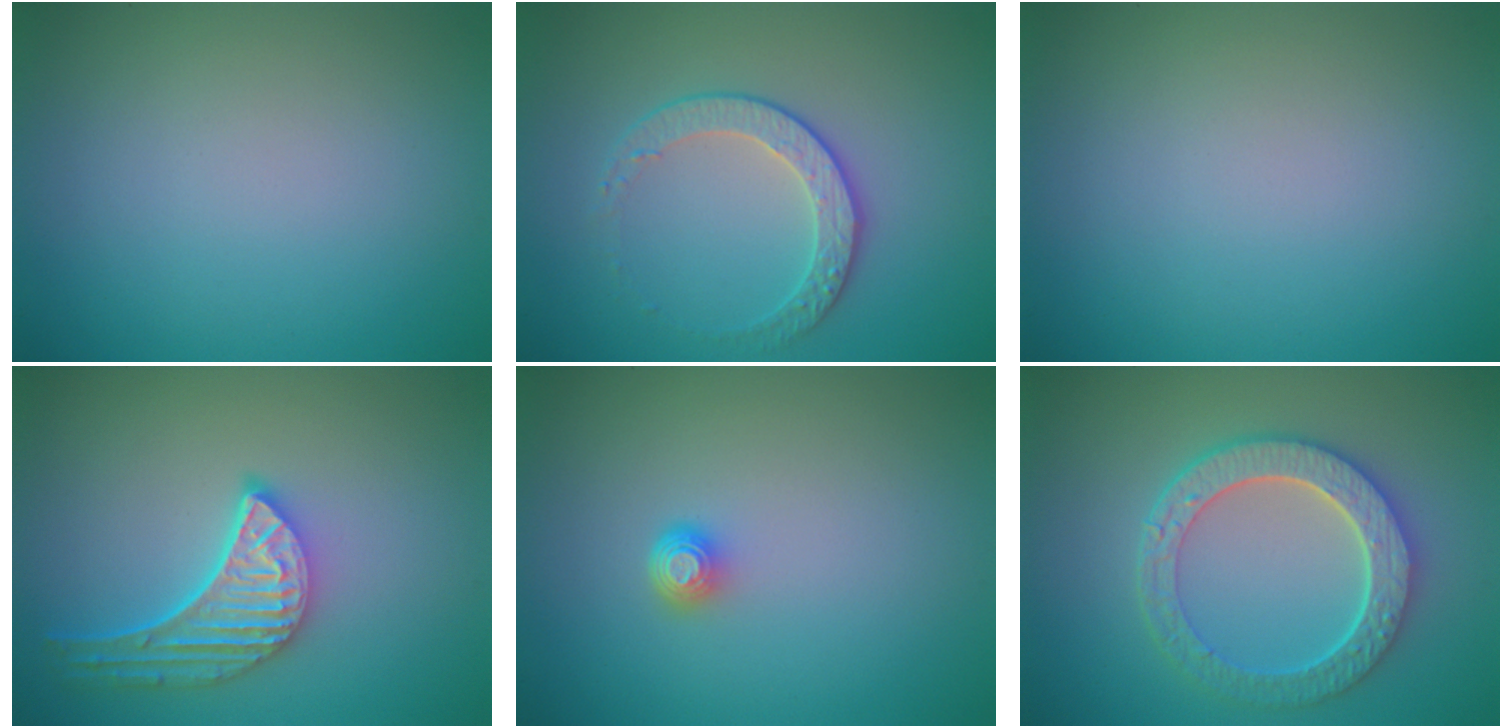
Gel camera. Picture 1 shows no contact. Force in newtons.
{"total": 2.4, "press": 1.9, "slide": 1.5}
{"total": 0.0}
{"total": 5.1, "press": 4.0, "slide": 3.1}
{"total": 1.5, "press": 1.1, "slide": 1.0}
{"total": 5.8, "press": 4.9, "slide": 3.1}